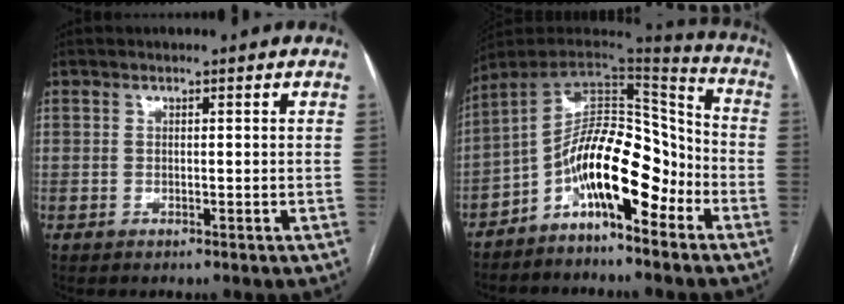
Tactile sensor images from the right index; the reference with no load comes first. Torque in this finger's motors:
{"motor_torque": [2.14, 0.00, 1.05, 0.21]}